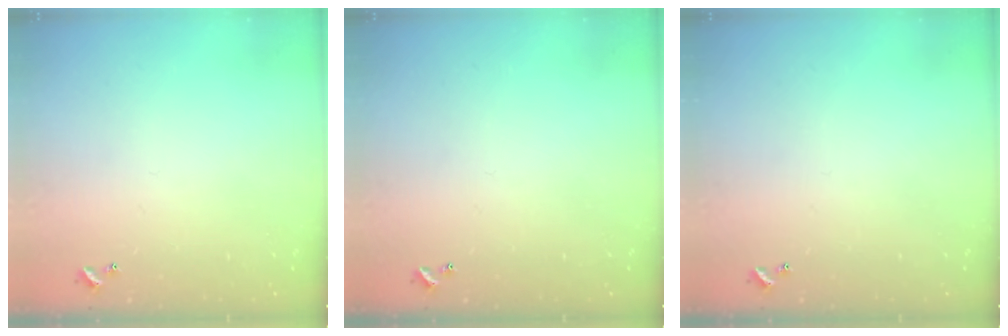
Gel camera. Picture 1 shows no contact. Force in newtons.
{"total": 0.0}
{"total": 0.0}